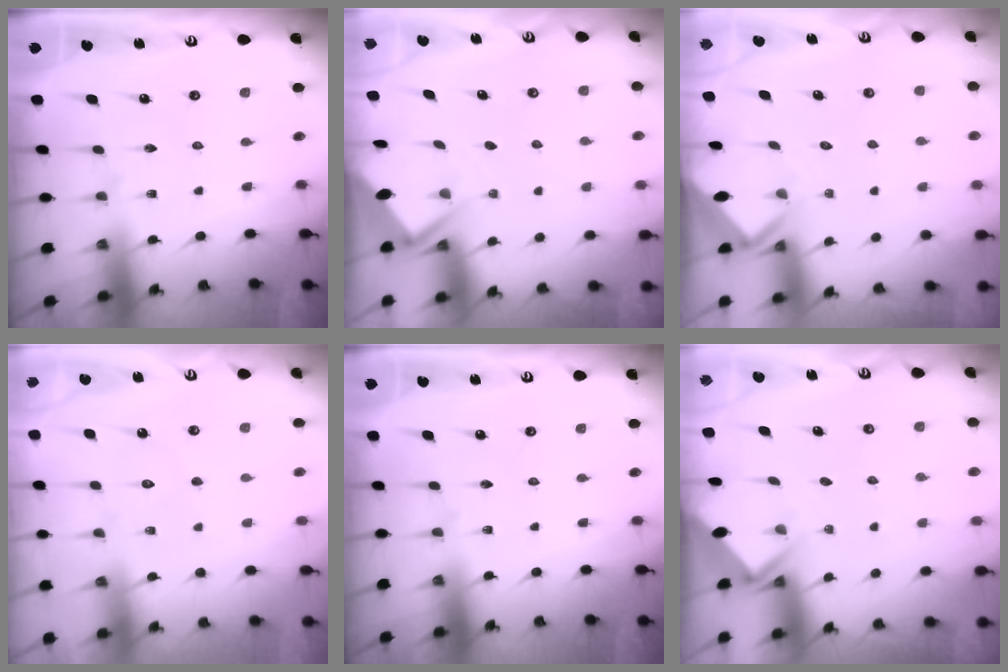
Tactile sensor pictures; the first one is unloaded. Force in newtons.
{"total": 2.9, "press": 2.9, "slide": 0.4}
{"total": 2.7, "press": 2.7, "slide": 0.2}
{"total": 4.8, "press": 4.8, "slide": 0.5}
{"total": 0.0}
{"total": 2.8, "press": 2.8, "slide": 0.2}